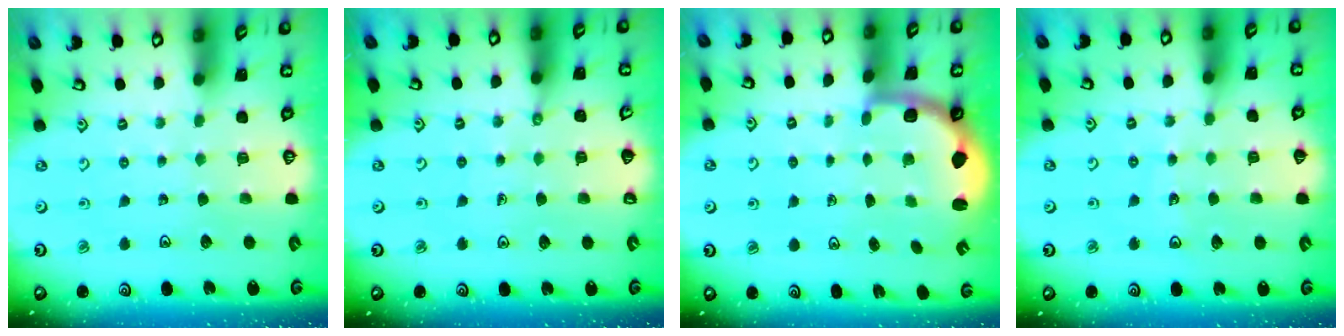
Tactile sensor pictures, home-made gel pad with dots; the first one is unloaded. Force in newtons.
{"total": 1.5, "press": 1.5, "slide": 0.2}
{"total": 2.3, "press": 2.0, "slide": 1.1}
{"total": 7.8, "press": 7.5, "slide": 1.9}